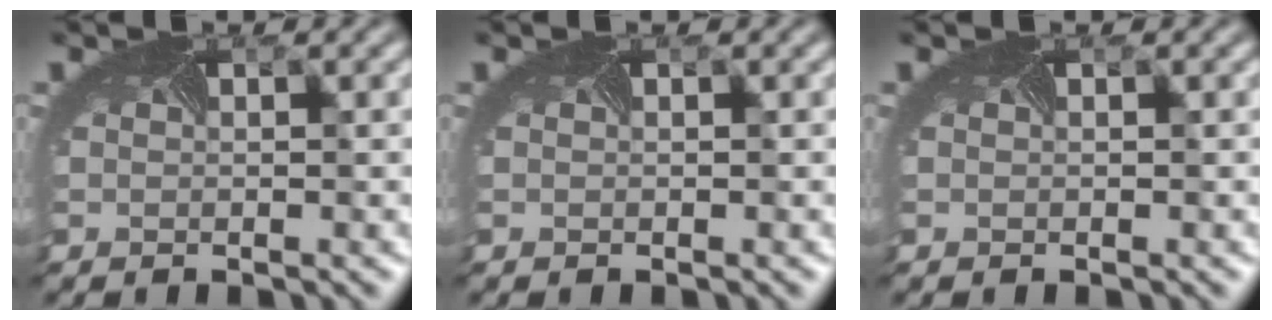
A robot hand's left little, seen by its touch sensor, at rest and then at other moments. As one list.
[{"total": 0.0}, {"total": 0.0}]